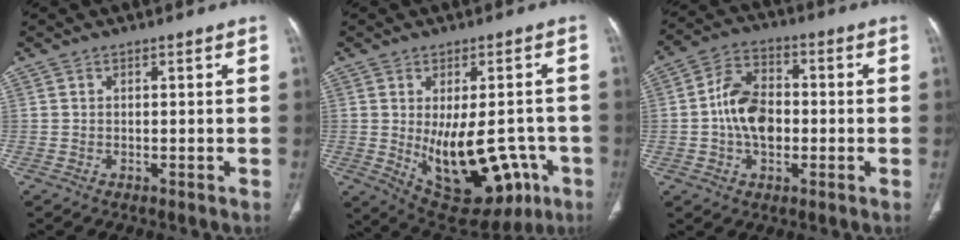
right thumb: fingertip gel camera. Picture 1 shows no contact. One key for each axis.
{"total": 18.4, "fx": -4.7, "fy": 9.6, "fz": 15.0, "tx": -0.190, "ty": -0.003, "tz": -0.035}
{"total": 10.2, "fx": -1.0, "fy": 6.8, "fz": 7.5, "tx": -0.116, "ty": 0.021, "tz": -0.027}